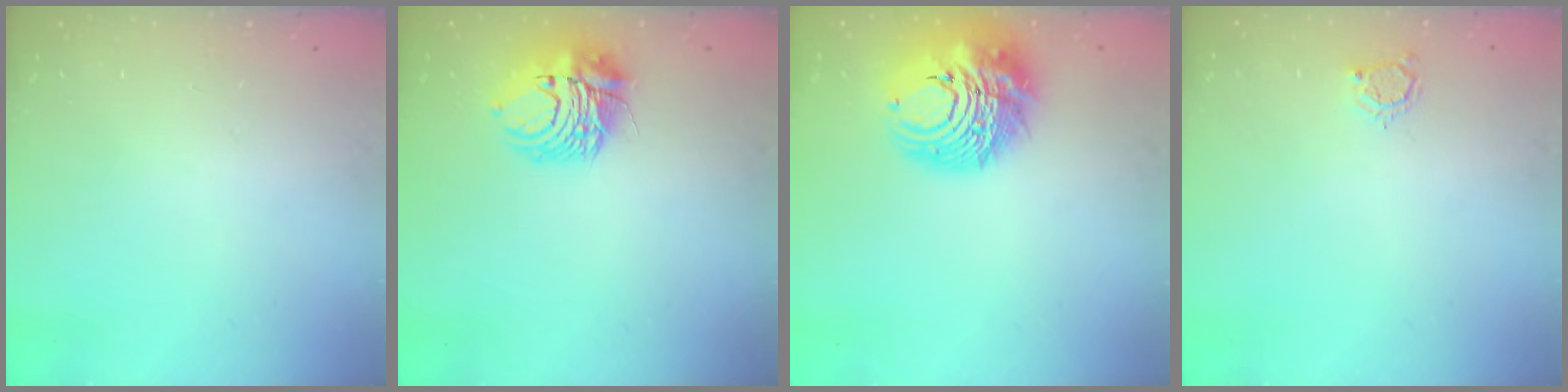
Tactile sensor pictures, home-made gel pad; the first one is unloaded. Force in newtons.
{"total": 10.4, "press": 10.3, "slide": 1.6}
{"total": 16.5, "press": 16.4, "slide": 2.1}
{"total": 3.8, "press": 3.8, "slide": 0.5}